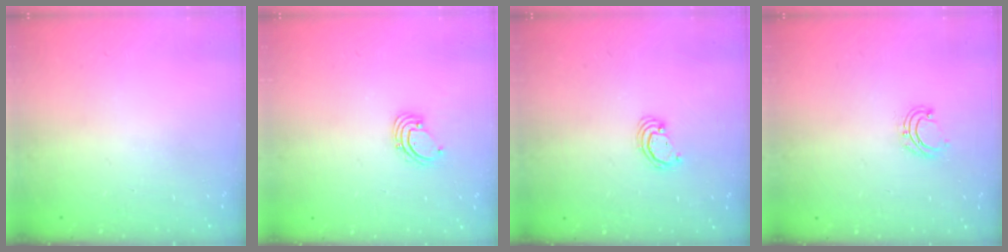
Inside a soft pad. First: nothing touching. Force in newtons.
{"total": 1.6, "press": 1.6, "slide": 0.1}
{"total": 2.3, "press": 2.3, "slide": 0.2}
{"total": 4.6, "press": 4.5, "slide": 0.5}